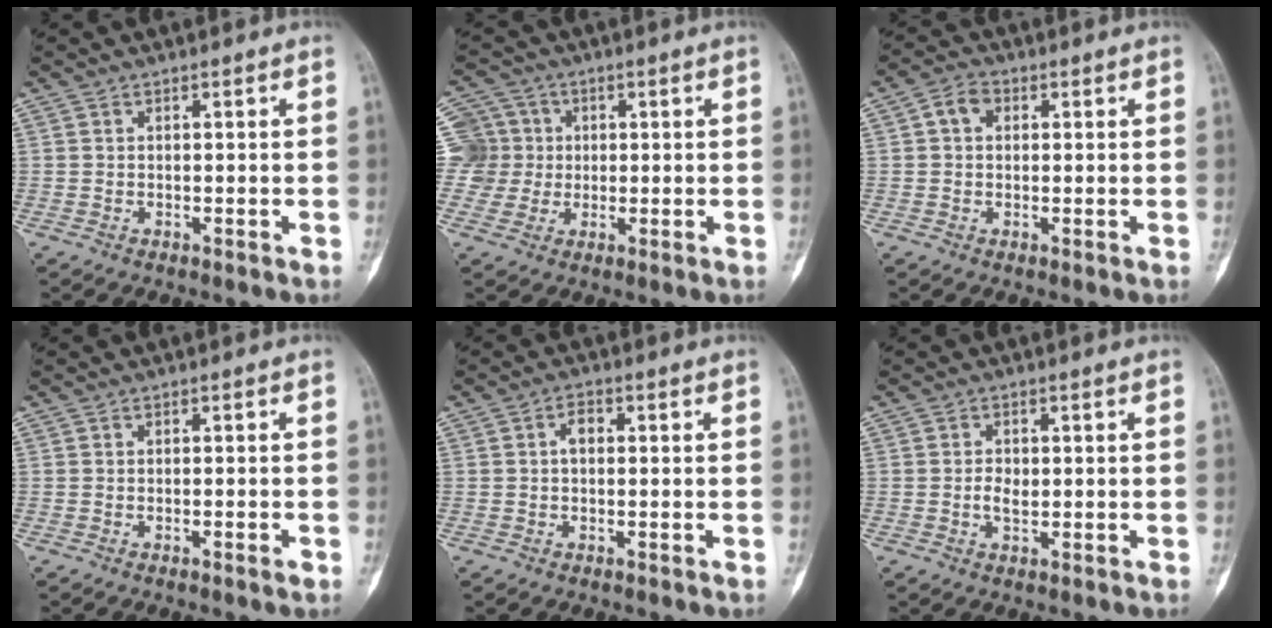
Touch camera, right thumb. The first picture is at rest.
{"total": 9.2, "force": [1.0, 9.1, 1.3], "torque": [-0.005, 0.025, 0.020]}
{"total": 3.7, "force": [0.8, 2.9, 2.2], "torque": [-0.030, 0.011, 0.009]}
{"total": 1.2, "force": [-0.7, 0.2, 1.0], "torque": [-0.018, -0.001, -0.010]}
{"total": 2.5, "force": [0.2, 1.5, 1.9], "torque": [-0.025, 0.009, -0.002]}
{"total": 2.6, "force": [-0.2, 1.7, 2.0], "torque": [-0.030, 0.002, -0.003]}